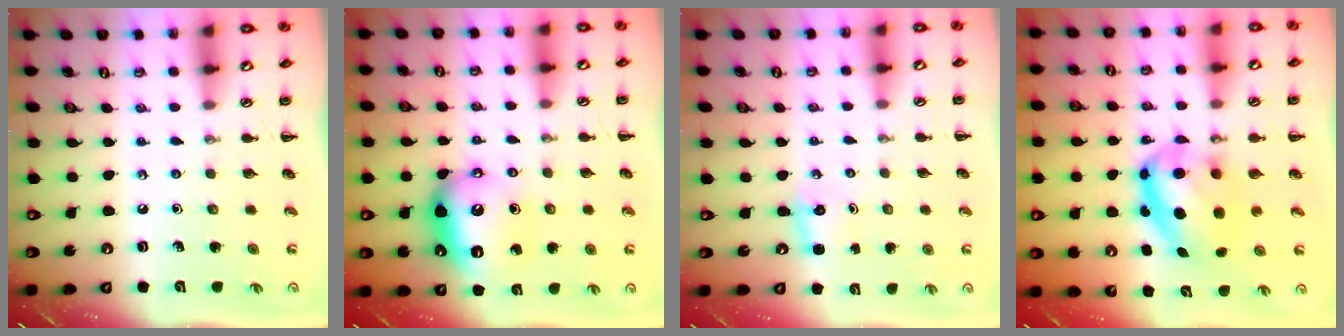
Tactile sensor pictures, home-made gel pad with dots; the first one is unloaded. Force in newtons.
{"total": 12.0, "press": 11.9, "slide": 1.4}
{"total": 2.5, "press": 2.4, "slide": 0.8}
{"total": 9.6, "press": 9.4, "slide": 2.2}